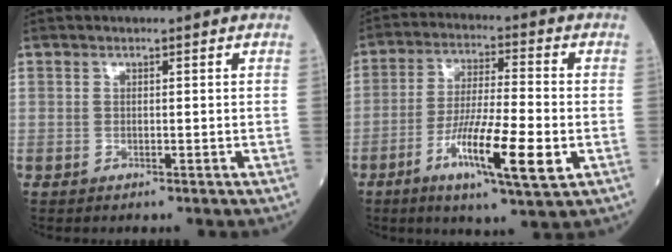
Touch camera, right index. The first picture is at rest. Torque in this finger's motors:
{"motor_torque": [1.13, -0.89, 0.32, 0.20]}